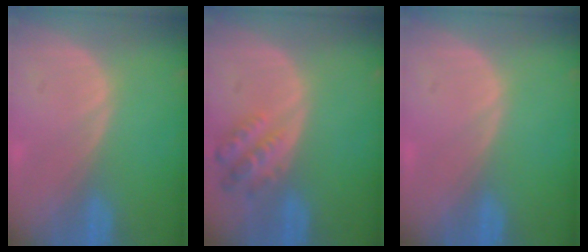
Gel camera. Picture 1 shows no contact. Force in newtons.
{"total": 5.1, "press": 4.8, "slide": 1.7}
{"total": 0.0}